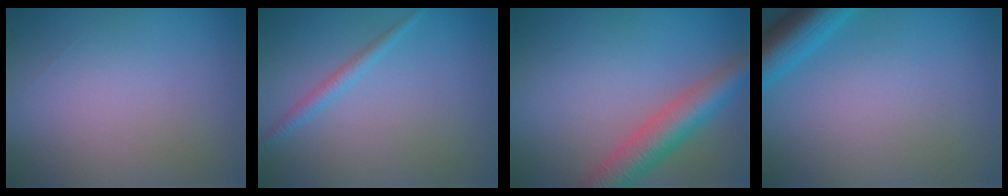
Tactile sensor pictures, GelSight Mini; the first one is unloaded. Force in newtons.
{"total": 1.3, "press": 1.3, "slide": 0.1}
{"total": 5.0, "press": 5.0, "slide": 0.2}
{"total": 4.9, "press": 4.9, "slide": 0.3}